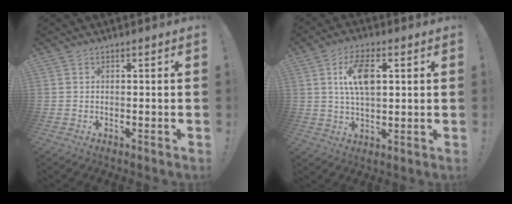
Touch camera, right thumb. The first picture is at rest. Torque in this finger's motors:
{"motor_torque": [0.72, 1.33, 0.52, -0.37, 0.21]}